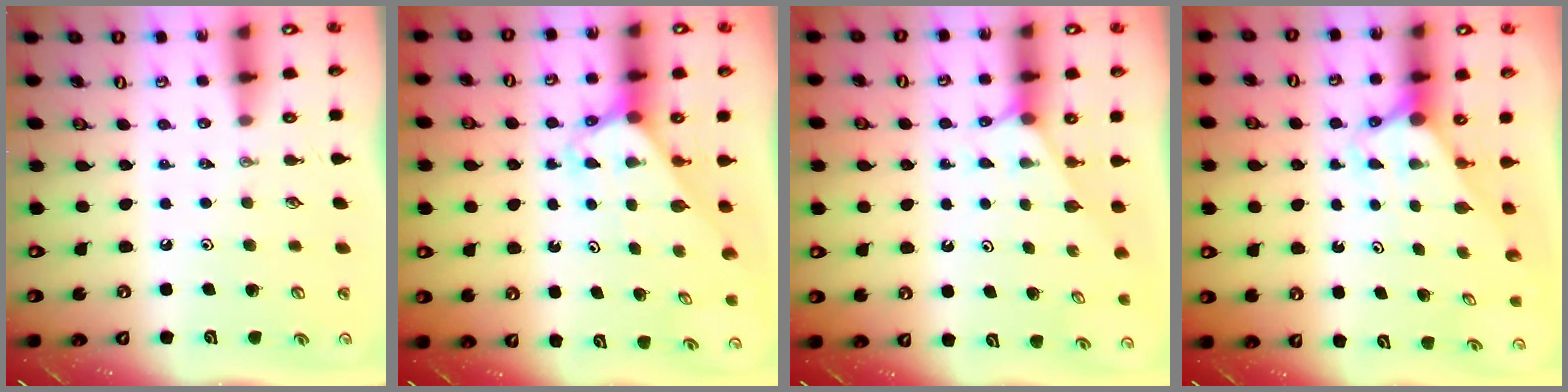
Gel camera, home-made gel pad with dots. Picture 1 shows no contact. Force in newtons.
{"total": 2.6, "press": 2.6, "slide": 0.2}
{"total": 1.9, "press": 1.9, "slide": 0.3}
{"total": 2.9, "press": 2.9, "slide": 0.0}